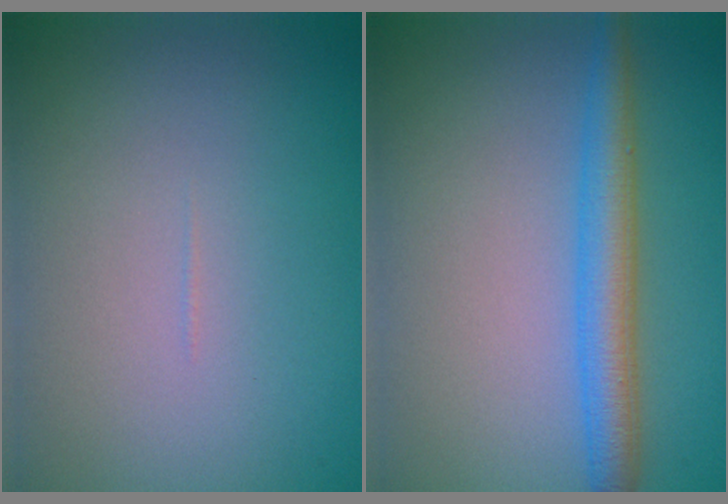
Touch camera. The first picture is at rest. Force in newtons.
{"total": 3.7, "press": 3.7, "slide": 0.2}